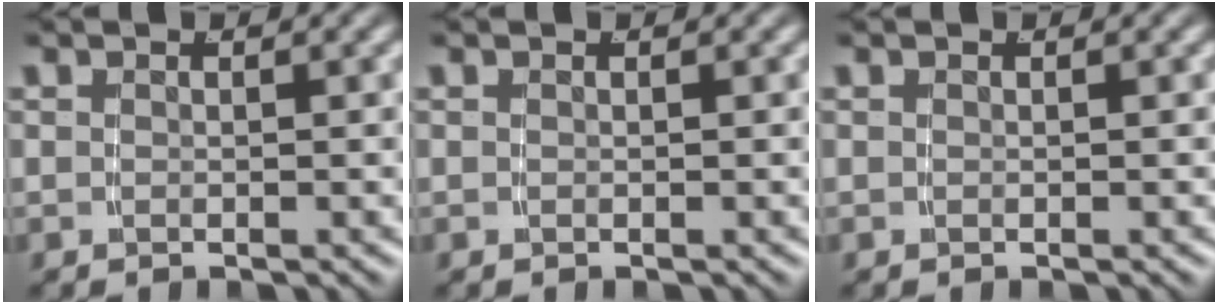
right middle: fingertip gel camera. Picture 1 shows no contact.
{"total": 0.0}
{"total": 0.0}